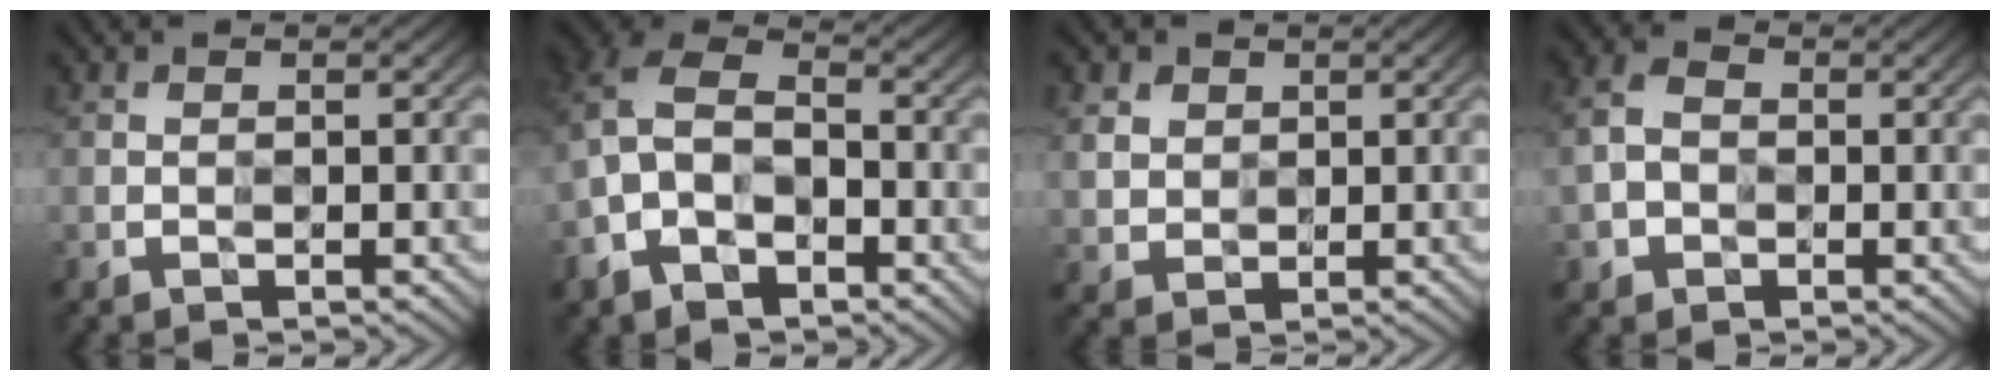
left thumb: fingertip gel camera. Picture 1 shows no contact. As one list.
[{"total": 8.9, "force": [-3.0, 5.7, 6.2], "torque": [-0.151, 0.002, -0.068]}, {"total": 3.8, "force": [1.5, 3.2, 1.4], "torque": [-0.056, -0.006, 0.037]}, {"total": 3.8, "force": [-0.8, 3.0, 2.2], "torque": [-0.056, 0.003, -0.021]}]